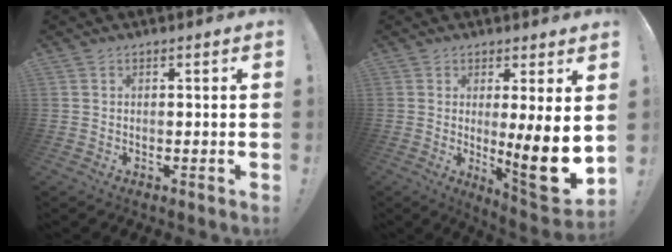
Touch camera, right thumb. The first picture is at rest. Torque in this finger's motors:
{"motor_torque": [0.15, 0.37, 0.70, 0.62, 0.12]}